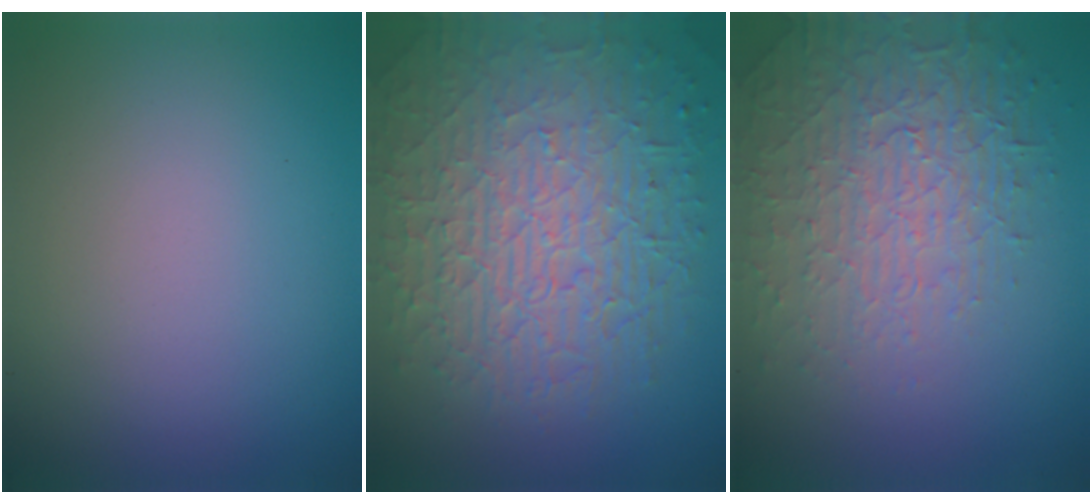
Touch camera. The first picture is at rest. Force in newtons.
{"total": 10.2, "press": 6.7, "slide": 7.8}
{"total": 4.2, "press": 4.0, "slide": 1.3}